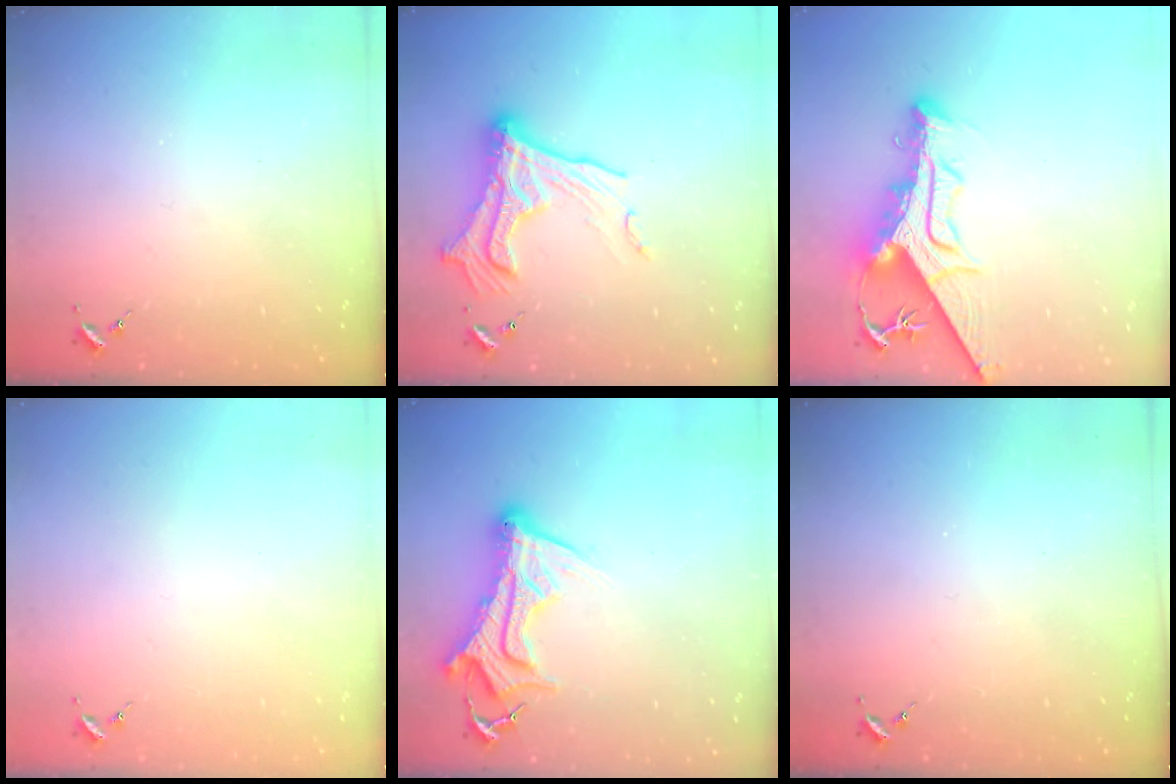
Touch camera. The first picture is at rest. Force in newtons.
{"total": 19.2, "press": 19.1, "slide": 2.0}
{"total": 15.2, "press": 15.1, "slide": 1.6}
{"total": 0.0}
{"total": 15.8, "press": 15.7, "slide": 1.6}
{"total": 0.0}